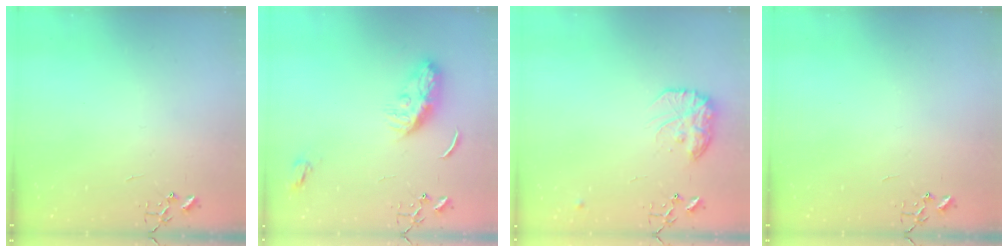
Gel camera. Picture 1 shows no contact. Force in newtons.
{"total": 10.8, "press": 10.8, "slide": 0.2}
{"total": 14.7, "press": 14.7, "slide": 1.0}
{"total": 0.0}